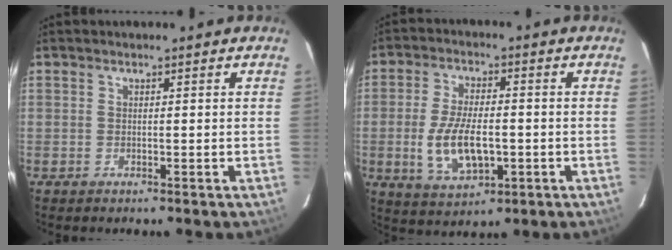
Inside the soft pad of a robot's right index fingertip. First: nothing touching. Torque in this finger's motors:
{"motor_torque": [0.72, -0.43, 0.57, 0.13]}